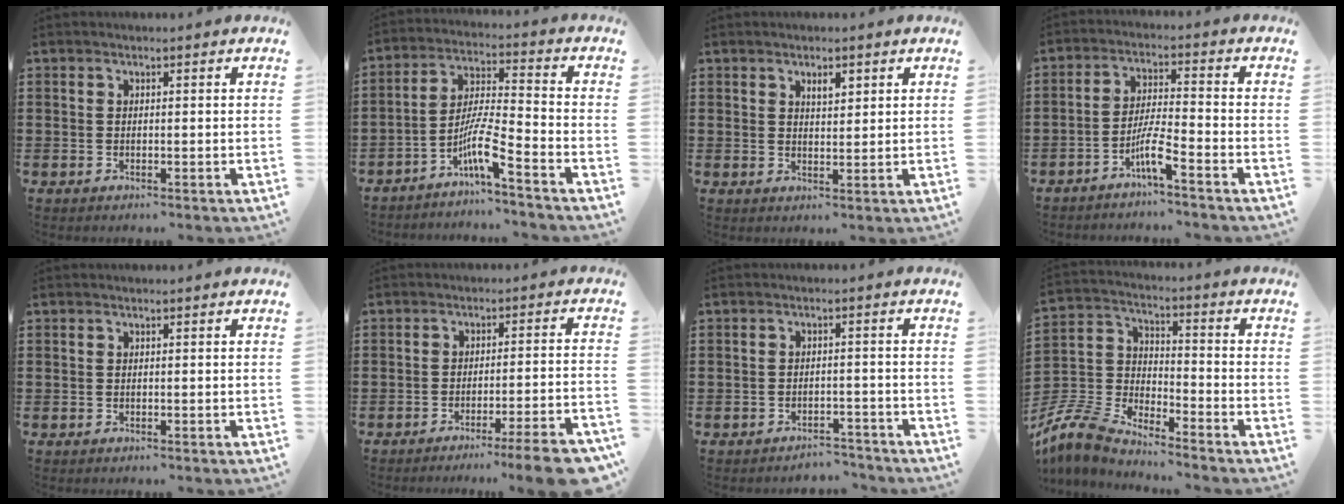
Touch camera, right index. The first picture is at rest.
{"total": 8.0, "force": [-5.3, 0.5, 5.9], "torque": [-0.128, -0.010, -0.105]}
{"total": 2.2, "force": [1.4, 0.9, 1.5], "torque": [-0.023, 0.001, 0.023]}
{"total": 5.4, "force": [-3.7, 0.2, 4.0], "torque": [-0.090, -0.011, -0.072]}
{"total": 0.0}
{"total": 6.3, "force": [-4.8, -0.6, 4.0], "torque": [-0.061, -0.011, -0.089]}
{"total": 2.8, "force": [-2.8, 0.4, 0.1], "torque": [-0.009, -0.001, -0.058]}
{"total": 7.2, "force": [-6.9, 1.1, 1.7], "torque": [-0.073, -0.008, -0.151]}